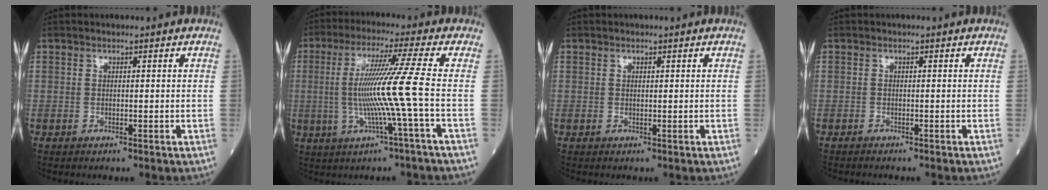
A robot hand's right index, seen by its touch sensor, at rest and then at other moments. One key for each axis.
{"total": 10.2, "fx": -1.2, "fy": -2.4, "fz": 9.8, "tx": -0.198, "ty": 0.001, "tz": -0.018}
{"total": 0.0}
{"total": 1.1, "fx": -1.0, "fy": 0.1, "fz": 0.4, "tx": -0.004, "ty": -0.001, "tz": -0.012}